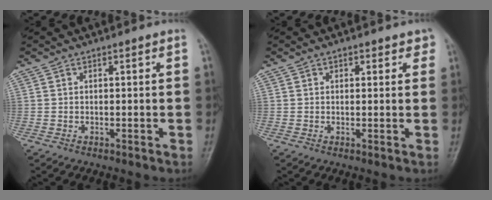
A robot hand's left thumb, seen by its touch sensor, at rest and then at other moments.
{"total": 2.6, "force": [1.5, 1.6, 1.3], "torque": [0.008, -0.004, 0.017]}